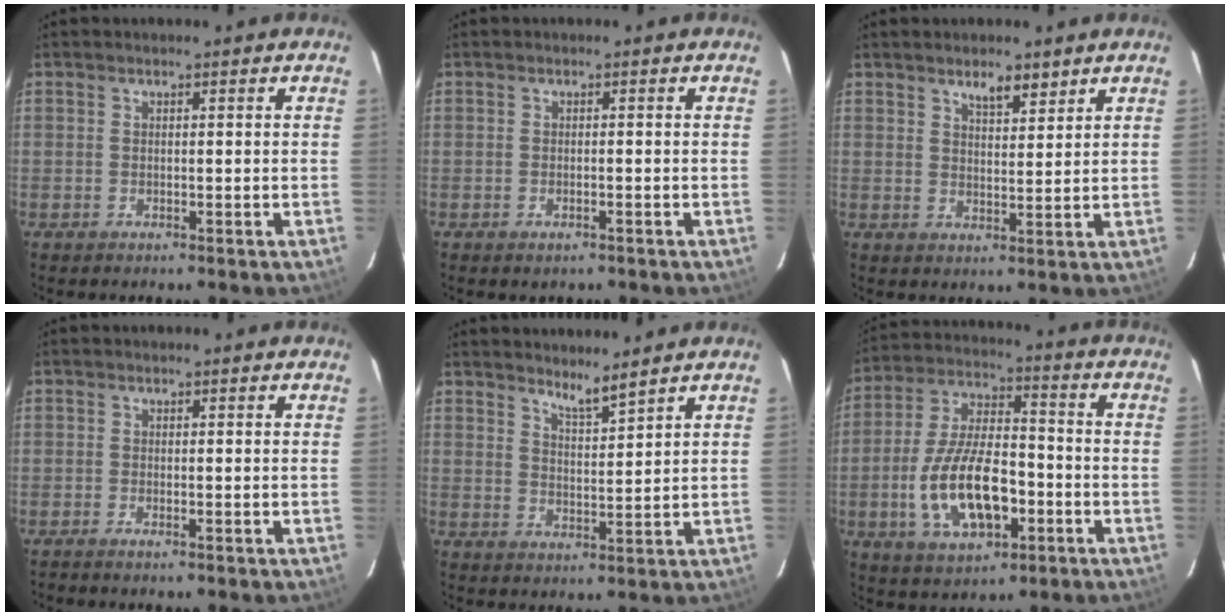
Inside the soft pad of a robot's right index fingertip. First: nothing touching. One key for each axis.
{"total": 1.2, "fx": -0.8, "fy": 0.6, "fz": 0.7, "tx": -0.011, "ty": 0.001, "tz": -0.011}
{"total": 4.4, "fx": 3.3, "fy": 1.4, "fz": 2.5, "tx": -0.037, "ty": 0.000, "tz": 0.055}
{"total": 0.7, "fx": -0.6, "fy": -0.1, "fz": 0.4, "tx": -0.009, "ty": 0.001, "tz": -0.013}
{"total": 4.2, "fx": 3.7, "fy": -0.2, "fz": 1.9, "tx": -0.036, "ty": -0.008, "tz": 0.062}
{"total": 16.3, "fx": -4.9, "fy": 7.6, "fz": 13.5, "tx": -0.277, "ty": 0.003, "tz": -0.078}